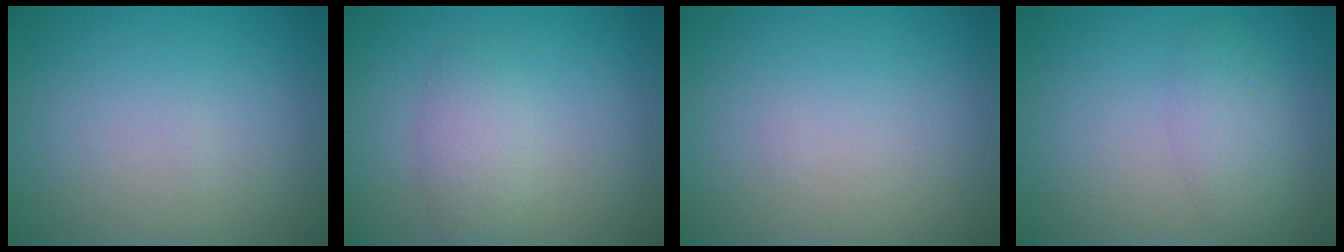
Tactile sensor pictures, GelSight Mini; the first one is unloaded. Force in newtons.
{"total": 2.2, "press": 2.1, "slide": 0.1}
{"total": 0.0}
{"total": 2.5, "press": 2.5, "slide": 0.0}